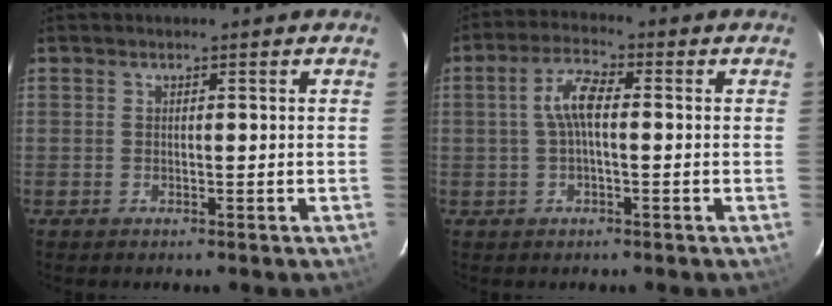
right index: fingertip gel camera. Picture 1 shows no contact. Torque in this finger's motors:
{"motor_torque": [0.72, -0.10, 0.47, 0.11]}